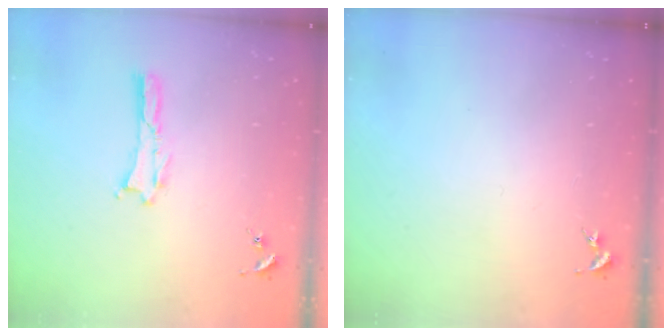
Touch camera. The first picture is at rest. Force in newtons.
{"total": 0.0}